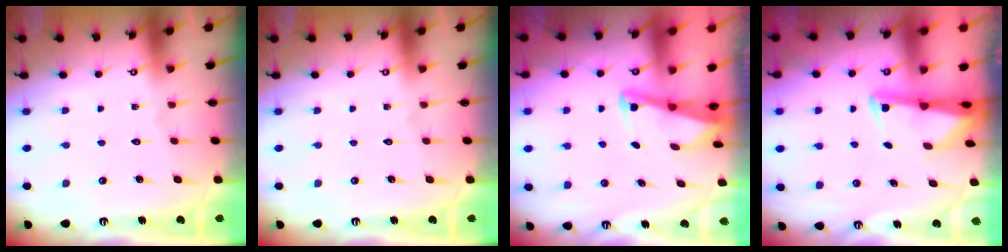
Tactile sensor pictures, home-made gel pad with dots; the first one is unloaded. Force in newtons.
{"total": 0.0}
{"total": 3.0, "press": 3.0, "slide": 0.3}
{"total": 2.3, "press": 2.2, "slide": 0.5}